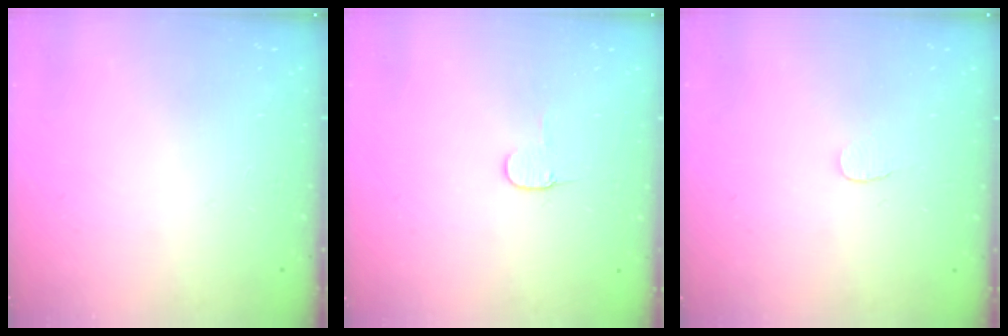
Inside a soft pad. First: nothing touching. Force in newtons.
{"total": 3.8, "press": 3.8, "slide": 0.4}
{"total": 3.0, "press": 3.0, "slide": 0.2}